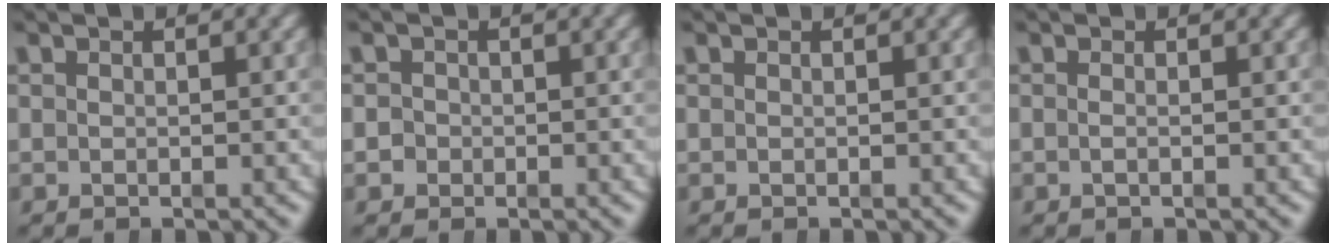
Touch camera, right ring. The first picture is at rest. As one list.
[{"total": 2.0, "force": [-0.5, 1.9, 0.1], "torque": [-0.010, -0.006, -0.013]}, {"total": 0.0}, {"total": 0.7, "force": [-0.5, 0.0, 0.5], "torque": [-0.016, -0.006, -0.009]}]